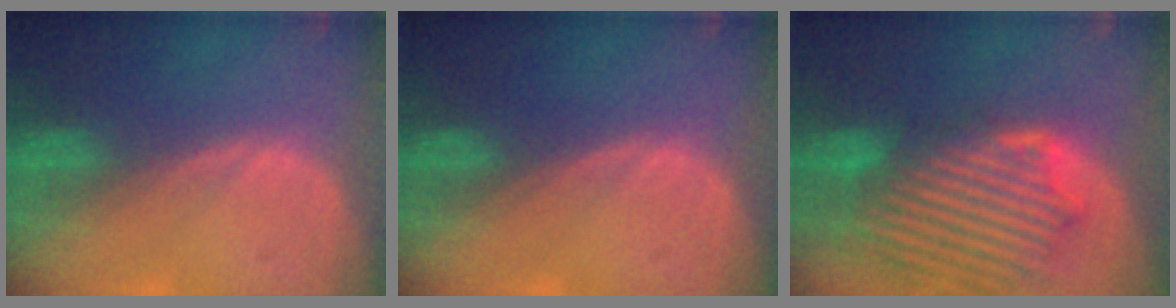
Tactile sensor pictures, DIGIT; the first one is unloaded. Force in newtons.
{"total": 0.0}
{"total": 12.2, "press": 11.4, "slide": 4.3}